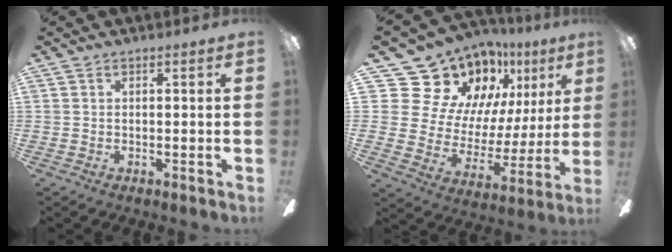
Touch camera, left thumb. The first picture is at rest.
{"total": 20.2, "force": [14.4, 12.5, 6.8], "torque": [-0.131, -0.116, 0.289]}